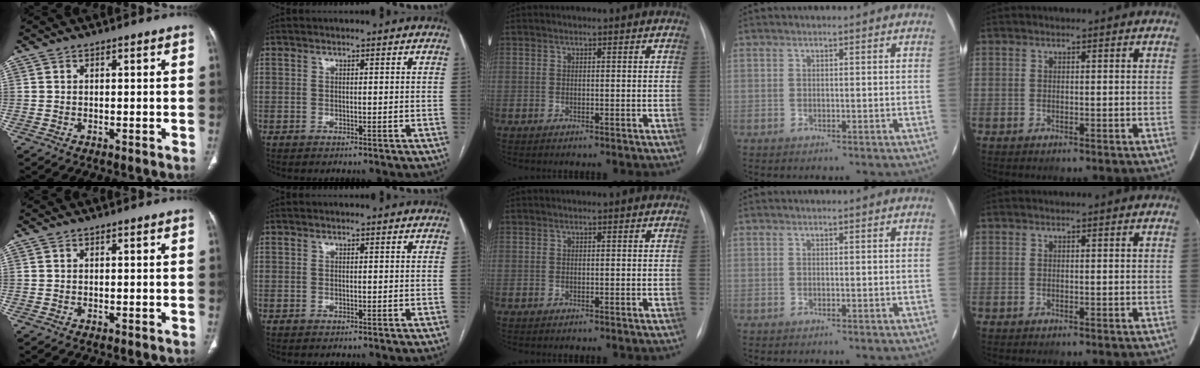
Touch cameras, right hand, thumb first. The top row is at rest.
{}